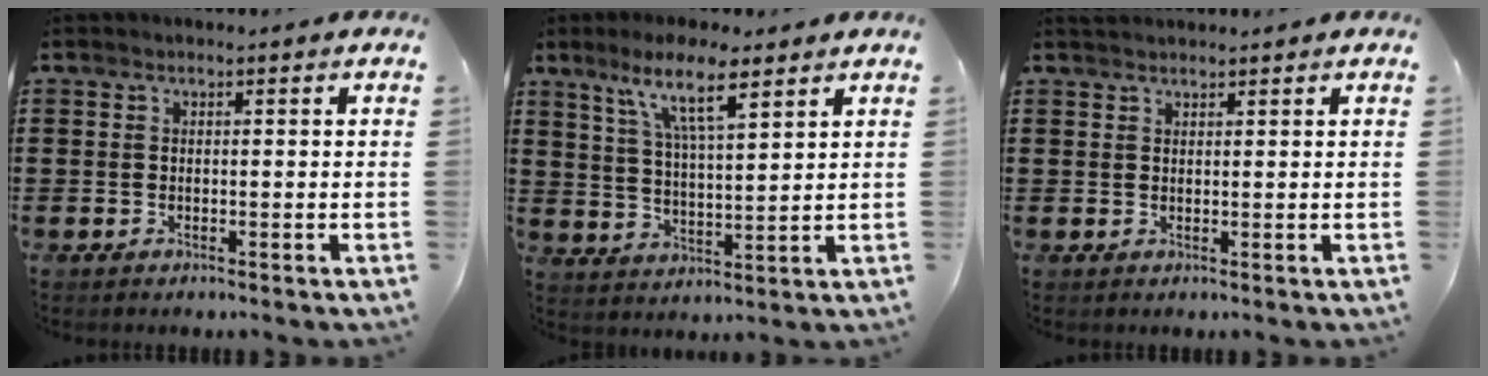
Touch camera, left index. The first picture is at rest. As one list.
[{"total": 9.5, "force": [6.2, 2.1, 6.8], "torque": [-0.131, -0.014, 0.105]}, {"total": 1.2, "force": [1.2, 0.2, 0.1], "torque": [-0.004, 0.001, 0.023]}]